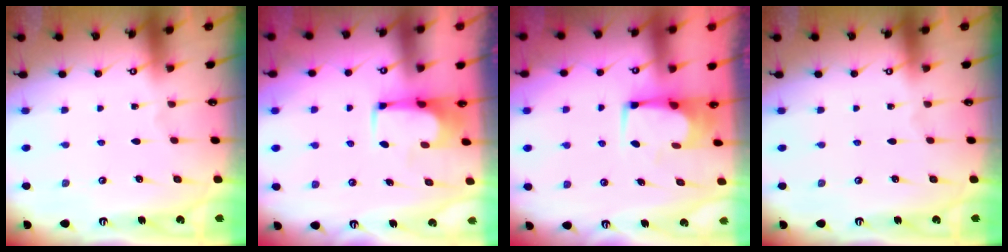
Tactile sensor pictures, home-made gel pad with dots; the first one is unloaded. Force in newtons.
{"total": 1.0, "press": 1.0, "slide": 0.1}
{"total": 6.1, "press": 6.0, "slide": 0.6}
{"total": 0.0}